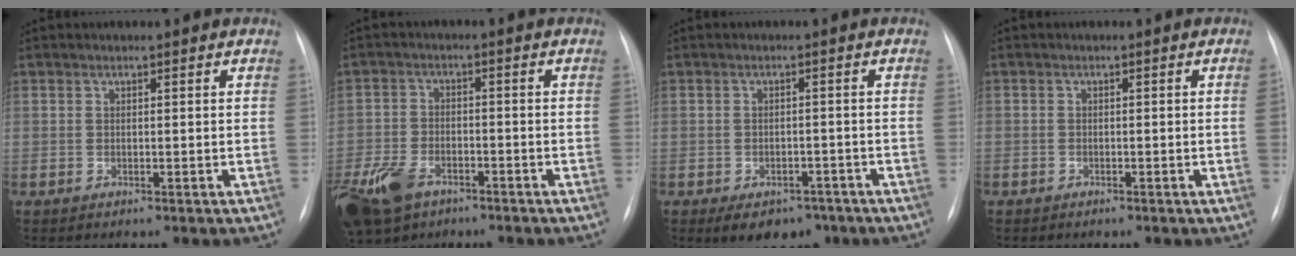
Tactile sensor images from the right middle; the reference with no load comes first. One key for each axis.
{"total": 12.6, "fx": -7.5, "fy": 7.5, "fz": 6.8, "tx": -0.172, "ty": -0.009, "tz": -0.129}
{"total": 7.2, "fx": -4.8, "fy": 4.4, "fz": 3.0, "tx": -0.035, "ty": 0.009, "tz": -0.059}
{"total": 0.8, "fx": -0.4, "fy": -0.2, "fz": 0.6, "tx": -0.011, "ty": 0.004, "tz": -0.006}